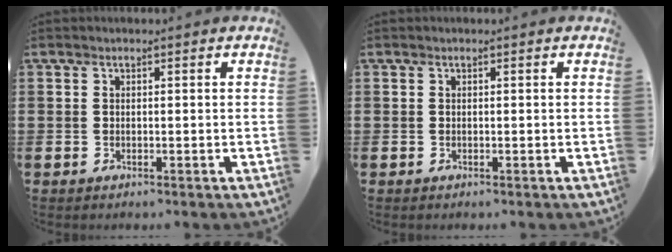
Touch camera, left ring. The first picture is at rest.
{"total": 0.0}